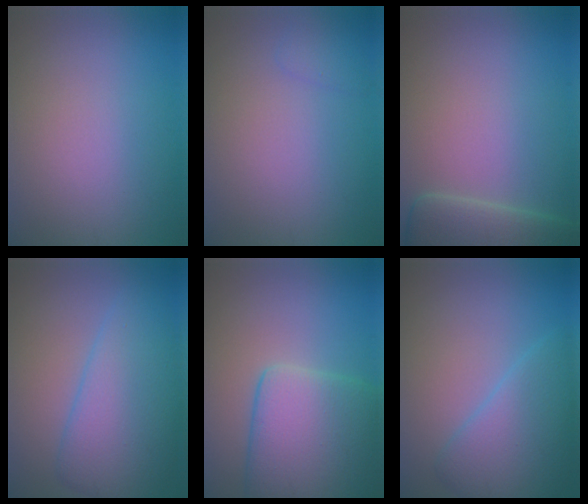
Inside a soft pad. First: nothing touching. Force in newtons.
{"total": 1.0, "press": 1.0, "slide": 0.1}
{"total": 5.0, "press": 4.9, "slide": 0.7}
{"total": 6.3, "press": 6.3, "slide": 0.3}
{"total": 8.9, "press": 8.9, "slide": 0.3}
{"total": 5.1, "press": 5.1, "slide": 0.2}